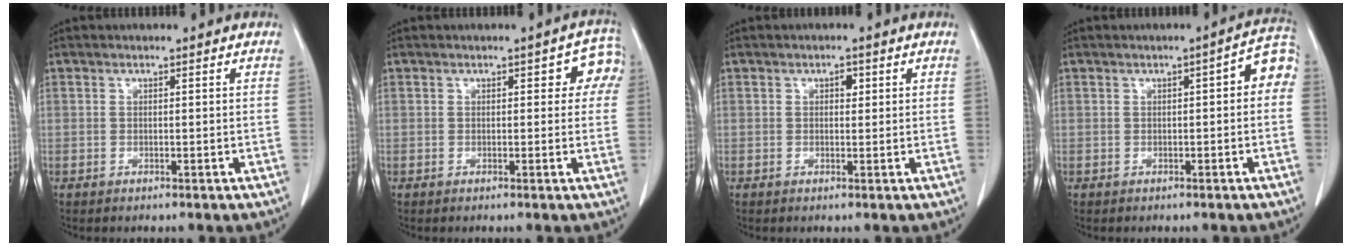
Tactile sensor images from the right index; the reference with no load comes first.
{"total": 4.4, "force": [1.3, 2.5, 3.4], "torque": [-0.019, 0.020, 0.007]}
{"total": 1.3, "force": [0.4, 0.8, 0.9], "torque": [-0.011, 0.001, 0.005]}
{"total": 4.7, "force": [0.4, 1.4, 4.4], "torque": [-0.048, 0.023, -0.001]}